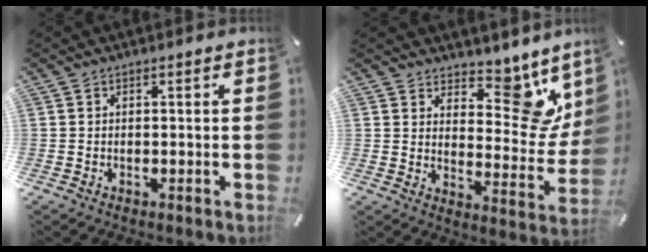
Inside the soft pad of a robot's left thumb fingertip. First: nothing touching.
{"total": 12.1, "force": [8.1, 6.8, 5.9], "torque": [-0.051, -0.086, 0.142]}